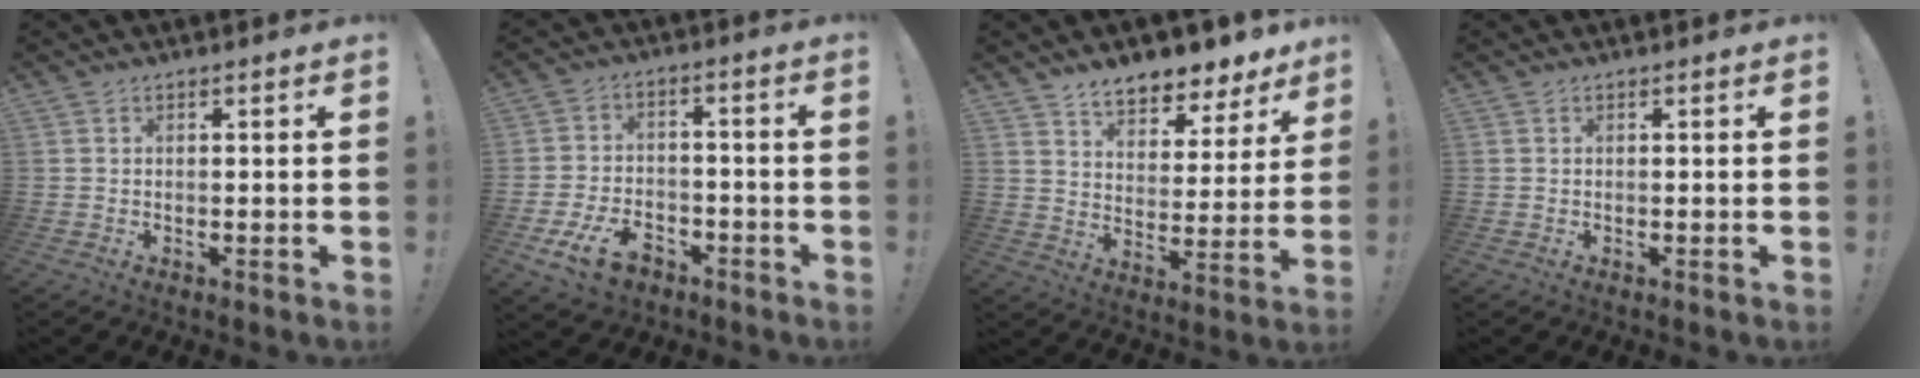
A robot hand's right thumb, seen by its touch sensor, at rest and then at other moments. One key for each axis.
{"total": 10.8, "fx": -5.8, "fy": 7.0, "fz": 5.7, "tx": -0.091, "ty": 0.038, "tz": -0.104}
{"total": 9.6, "fx": 8.1, "fy": 3.8, "fz": 3.4, "tx": -0.054, "ty": -0.068, "tz": 0.146}
{"total": 0.0}